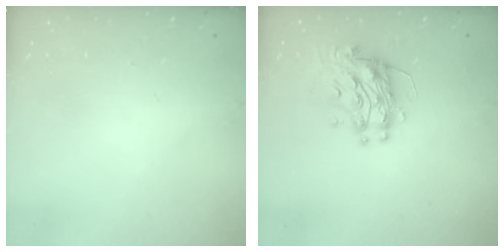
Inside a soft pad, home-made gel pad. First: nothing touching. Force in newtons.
{"total": 12.9, "press": 12.9, "slide": 1.1}